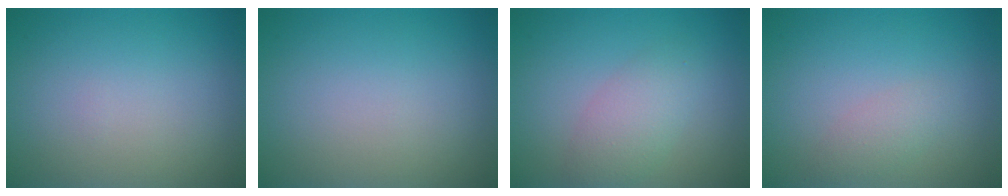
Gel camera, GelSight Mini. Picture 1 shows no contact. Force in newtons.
{"total": 0.0}
{"total": 3.0, "press": 3.0, "slide": 0.1}
{"total": 1.5, "press": 1.5, "slide": 0.1}